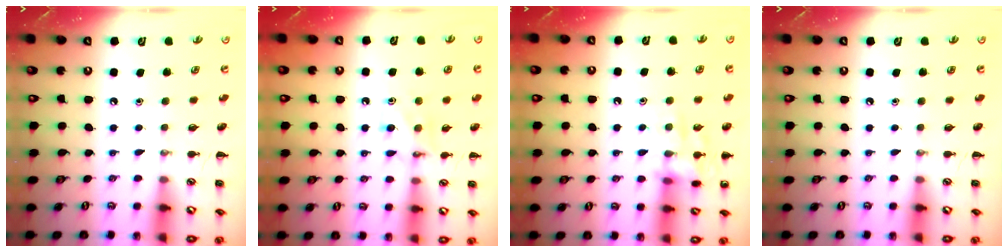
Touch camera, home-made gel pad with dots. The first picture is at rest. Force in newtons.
{"total": 5.6, "press": 5.5, "slide": 1.2}
{"total": 12.3, "press": 12.3, "slide": 0.9}
{"total": 0.0}